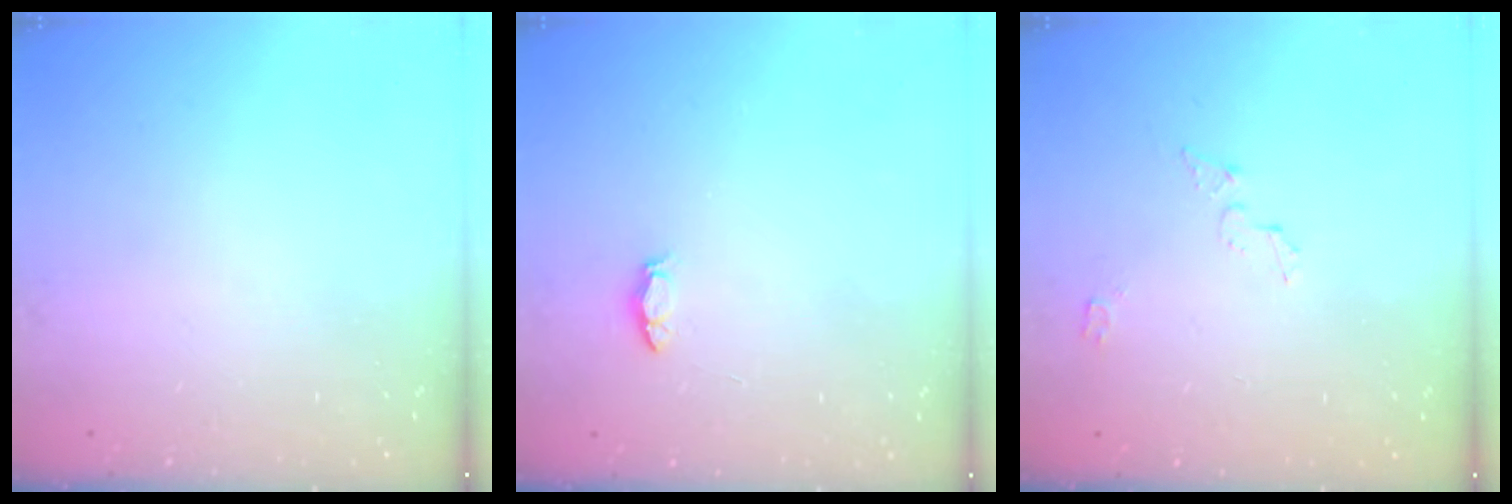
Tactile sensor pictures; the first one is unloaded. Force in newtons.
{"total": 3.6, "press": 3.5, "slide": 0.3}
{"total": 3.8, "press": 3.8, "slide": 0.4}